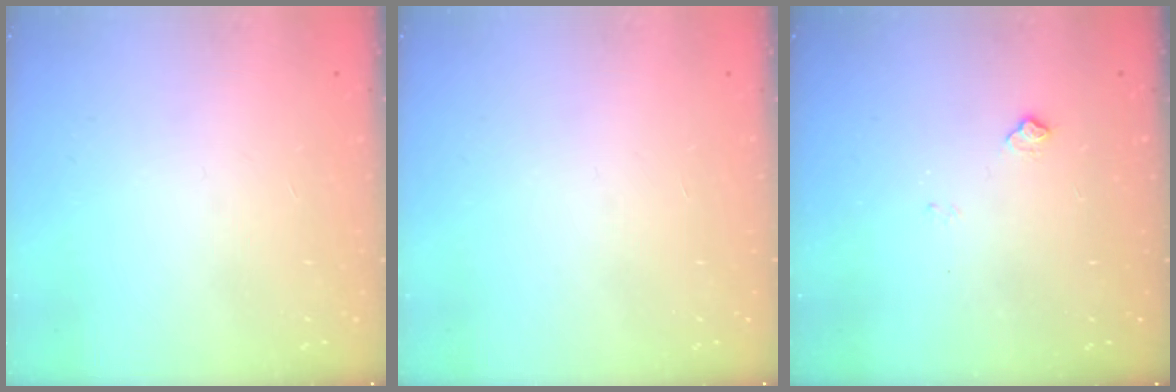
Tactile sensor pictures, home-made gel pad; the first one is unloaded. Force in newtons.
{"total": 0.0}
{"total": 5.0, "press": 5.0, "slide": 0.7}